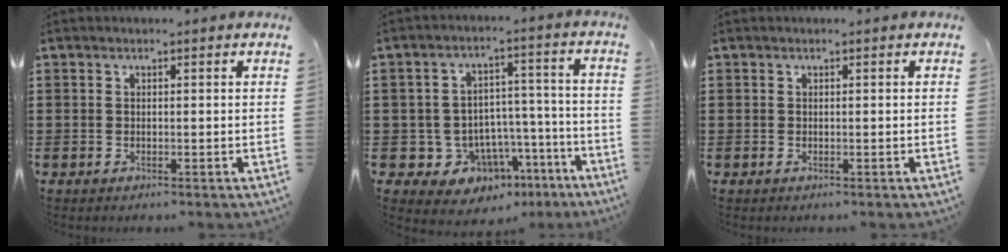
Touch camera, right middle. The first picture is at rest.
{"total": 7.8, "force": [-5.1, 5.6, 1.5], "torque": [-0.039, 0.034, -0.089]}
{"total": 0.0}